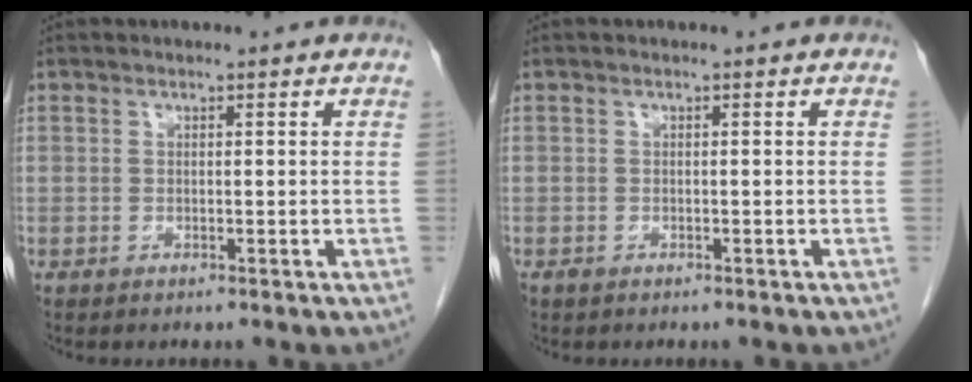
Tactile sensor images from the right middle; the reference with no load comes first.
{"total": 0.6, "force": [-0.4, 0.4, 0.1], "torque": [-0.008, 0.002, -0.006]}